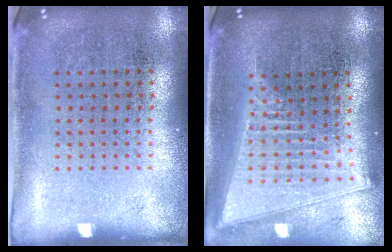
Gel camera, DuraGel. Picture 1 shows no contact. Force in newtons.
{"total": 2.1, "press": 1.7, "slide": 1.2}